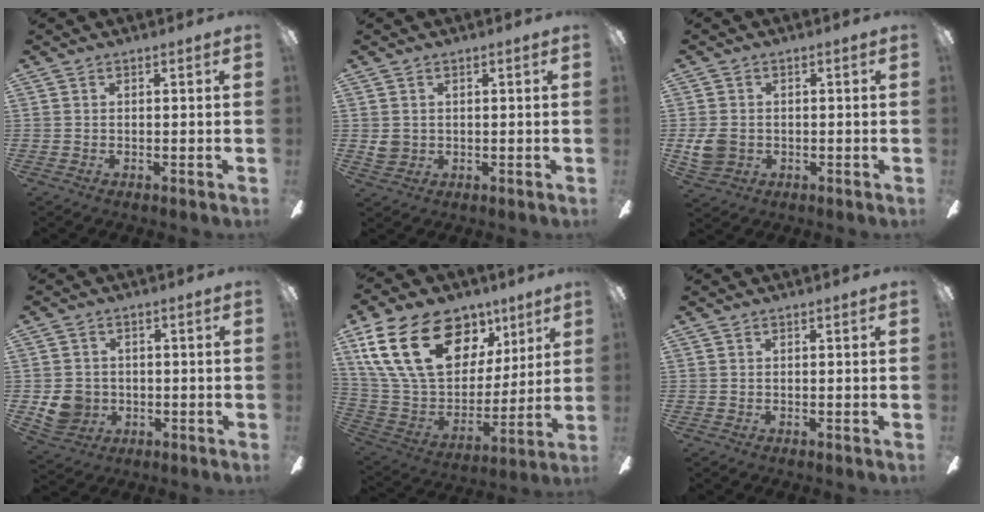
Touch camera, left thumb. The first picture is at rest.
{"total": 3.0, "force": [0.8, 2.7, 0.9], "torque": [-0.010, 0.003, 0.016]}
{"total": 5.7, "force": [-0.3, 4.9, 2.9], "torque": [-0.057, 0.008, -0.002]}
{"total": 6.6, "force": [-0.9, 6.2, 2.3], "torque": [-0.051, 0.009, -0.012]}
{"total": 26.2, "force": [12.5, 16.2, 16.3], "torque": [-0.305, -0.047, 0.233]}
{"total": 0.0}